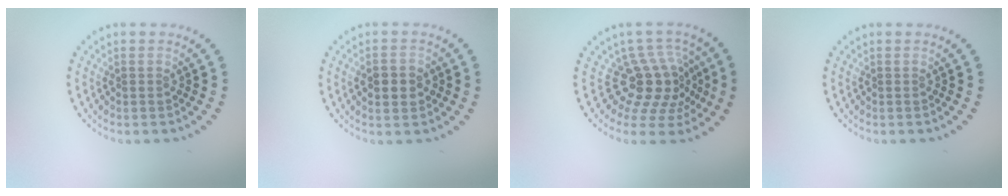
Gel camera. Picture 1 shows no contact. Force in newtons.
{"total": 2.4, "press": 2.4, "slide": 0.1}
{"total": 4.6, "press": 3.5, "slide": 3.0}
{"total": 0.0}